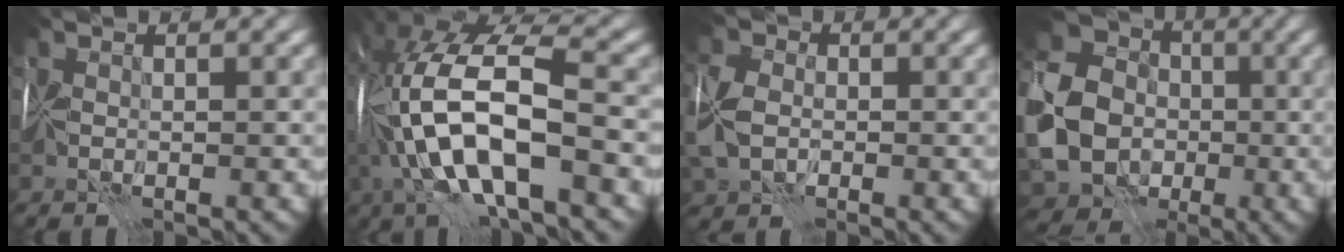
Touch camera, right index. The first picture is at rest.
{"total": 14.5, "force": [-1.7, 6.1, 13.1], "torque": [-0.263, 0.017, -0.023]}
{"total": 6.7, "force": [-1.3, 5.0, 4.2], "torque": [-0.114, -0.006, -0.030]}
{"total": 13.1, "force": [-1.9, 11.4, 6.2], "torque": [-0.150, -0.015, -0.044]}